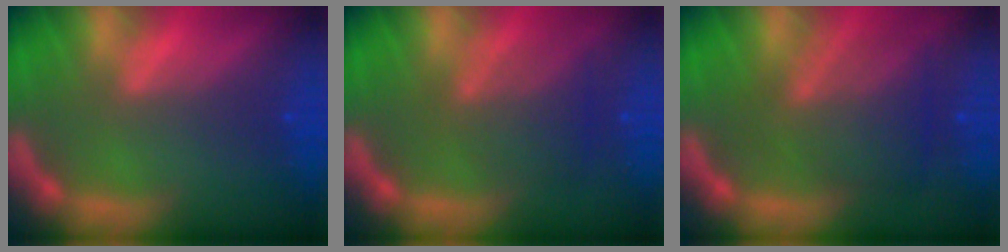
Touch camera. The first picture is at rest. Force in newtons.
{"total": 4.0}
{"total": 6.1}